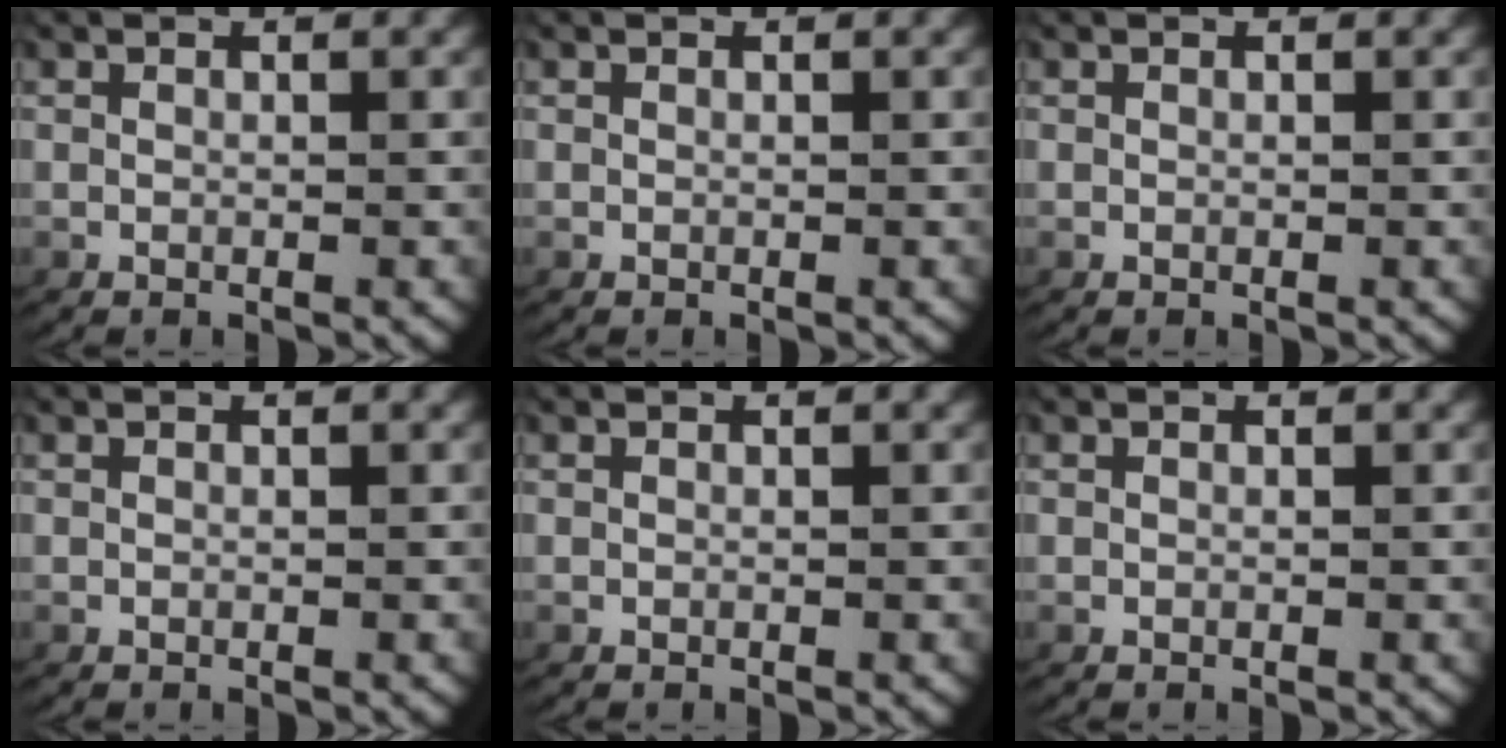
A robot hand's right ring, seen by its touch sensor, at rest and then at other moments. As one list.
[{"total": 0.0}, {"total": 0.0}, {"total": 0.0}, {"total": 0.0}, {"total": 0.0}]